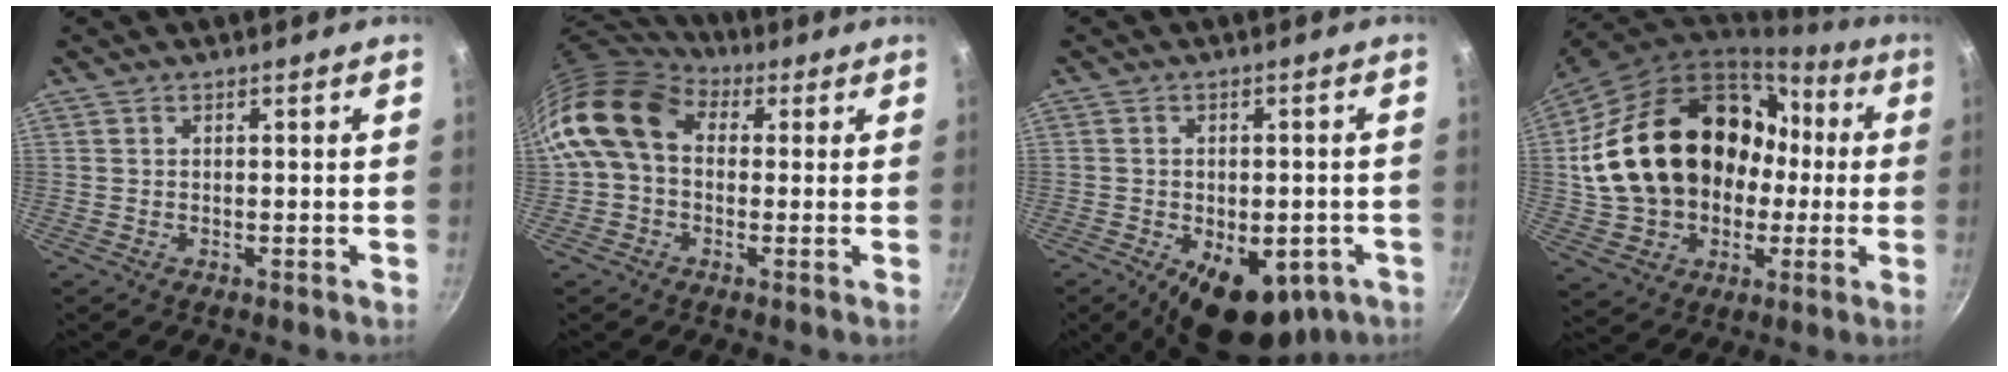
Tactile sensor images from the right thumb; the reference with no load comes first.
{"total": 13.3, "force": [2.1, 9.9, 8.7], "torque": [-0.143, 0.020, 0.017]}
{"total": 13.7, "force": [-5.9, 7.6, 9.7], "torque": [-0.096, 0.004, -0.066]}
{"total": 26.7, "force": [1.4, 20.1, 17.6], "torque": [-0.288, 0.059, 0.051]}